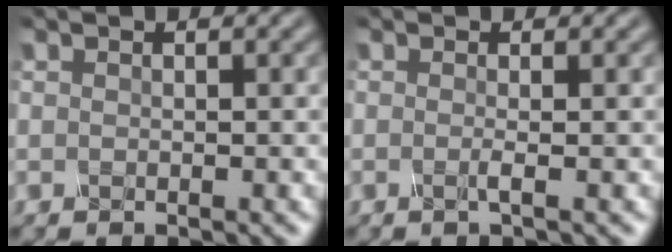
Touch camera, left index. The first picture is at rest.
{"total": 0.6, "force": [-0.2, 0.0, 0.6], "torque": [-0.015, -0.001, -0.005]}